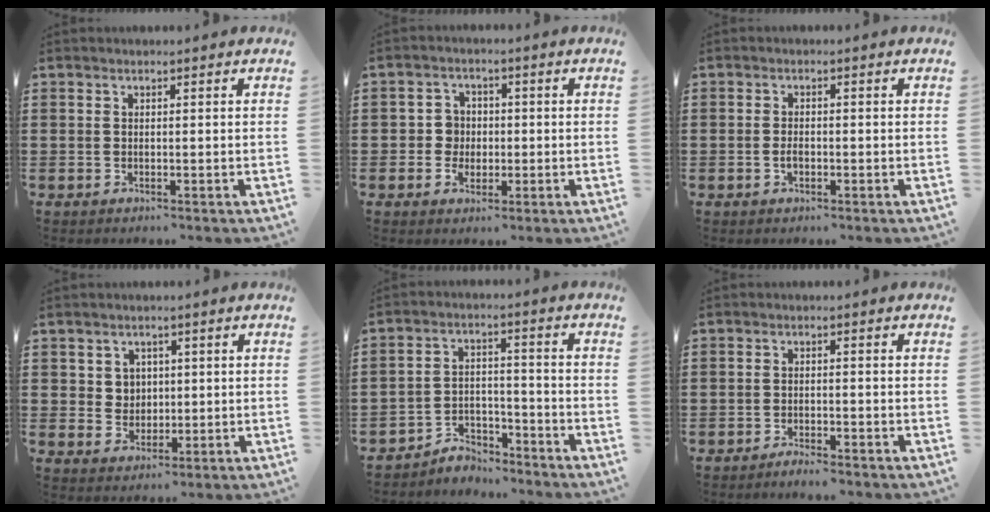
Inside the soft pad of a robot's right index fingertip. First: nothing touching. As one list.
[{"total": 3.7, "force": [-0.4, 3.5, 1.1], "torque": [-0.032, 0.011, -0.012]}, {"total": 1.4, "force": [-0.5, 0.7, 1.1], "torque": [-0.019, 0.002, -0.008]}, {"total": 3.4, "force": [1.2, 3.2, 0.4], "torque": [-0.022, 0.013, 0.021]}, {"total": 4.7, "force": [-4.4, 1.5, 0.4], "torque": [-0.021, 0.007, -0.093]}, {"total": 1.8, "force": [-1.7, 0.0, 0.3], "torque": [-0.009, 0.001, -0.034]}]